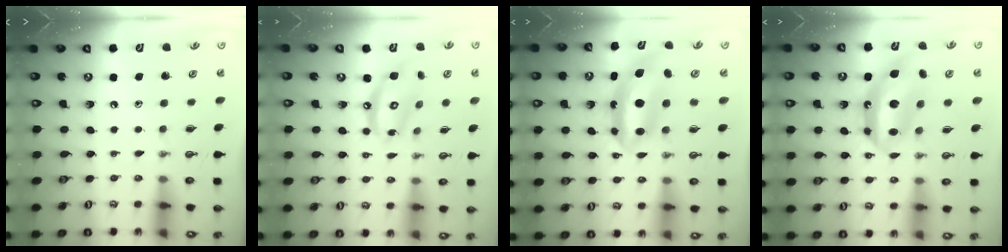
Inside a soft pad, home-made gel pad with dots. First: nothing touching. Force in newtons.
{"total": 11.6, "press": 11.6, "slide": 1.0}
{"total": 6.8, "press": 6.8, "slide": 0.6}
{"total": 13.4, "press": 13.4, "slide": 0.9}